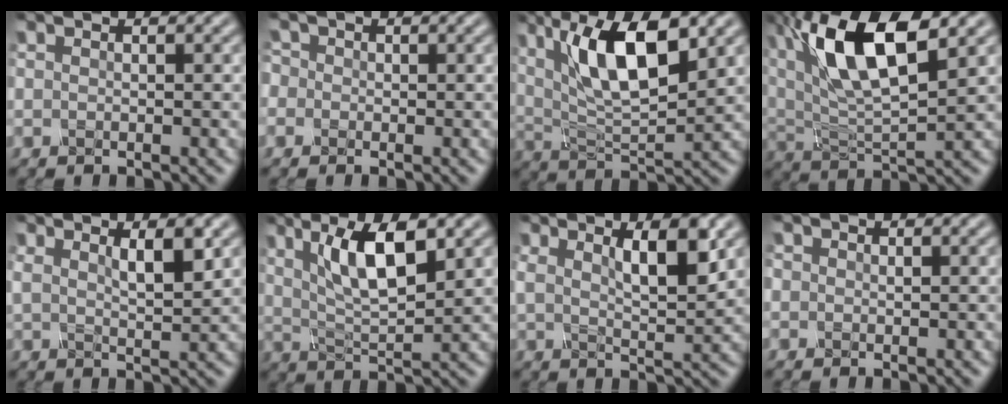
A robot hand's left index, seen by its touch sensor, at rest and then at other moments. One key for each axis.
{"total": 1.8, "fx": 0.1, "fy": 1.7, "fz": 0.6, "tx": -0.002, "ty": 0.010, "tz": -0.017}
{"total": 9.7, "fx": 3.5, "fy": 3.2, "fz": 8.5, "tx": -0.143, "ty": -0.002, "tz": 0.061}
{"total": 11.8, "fx": 5.0, "fy": 4.3, "fz": 9.8, "tx": -0.184, "ty": 0.014, "tz": 0.087}
{"total": 3.1, "fx": 1.7, "fy": 0.8, "fz": 2.5, "tx": -0.043, "ty": -0.002, "tz": 0.031}
{"total": 7.5, "fx": 3.0, "fy": 2.1, "fz": 6.5, "tx": -0.114, "ty": -0.002, "tz": 0.053}
{"total": 4.7, "fx": 2.1, "fy": 1.4, "fz": 3.9, "tx": -0.069, "ty": -0.005, "tz": 0.036}
{"total": 0.9, "fx": 0.3, "fy": 0.7, "fz": 0.3, "tx": -0.002, "ty": 0.000, "tz": 0.000}